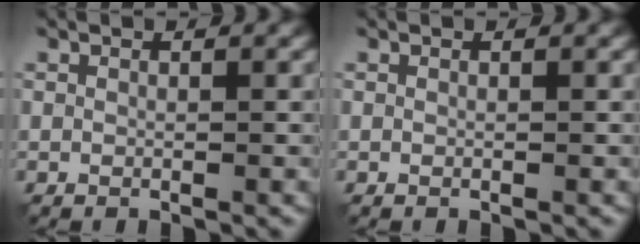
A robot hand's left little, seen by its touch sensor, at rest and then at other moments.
{"total": 0.0}